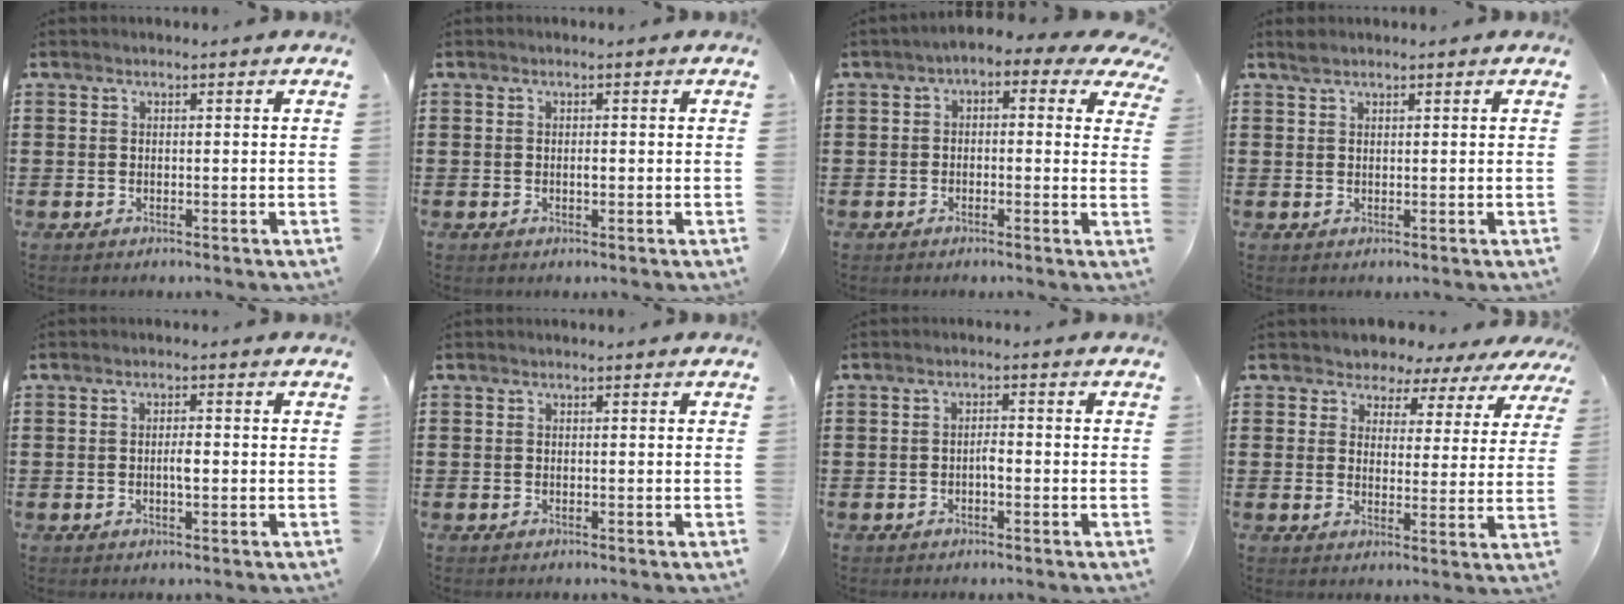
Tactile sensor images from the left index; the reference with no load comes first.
{"total": 0.9, "force": [-0.1, 0.3, 0.8], "torque": [-0.018, -0.002, -0.001]}
{"total": 1.9, "force": [-0.6, 1.0, 1.6], "torque": [-0.034, 0.001, -0.022]}
{"total": 1.3, "force": [1.0, 0.4, 0.6], "torque": [-0.015, 0.002, 0.019]}
{"total": 2.1, "force": [-0.3, 0.6, 2.0], "torque": [-0.040, 0.002, -0.006]}
{"total": 0.0}
{"total": 1.7, "force": [-0.6, 0.5, 1.5], "torque": [-0.030, 0.003, -0.012]}
{"total": 3.8, "force": [3.3, 1.8, 0.1], "torque": [-0.028, -0.016, 0.054]}